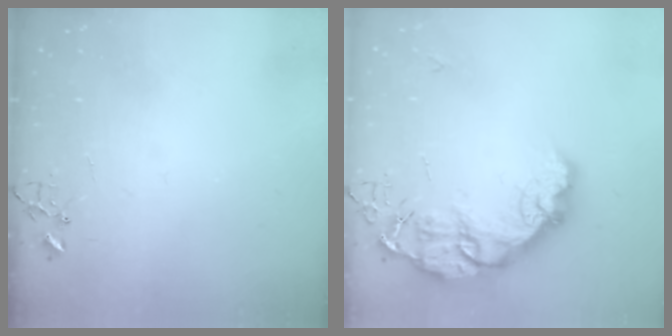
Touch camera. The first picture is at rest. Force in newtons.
{"total": 18.2, "press": 18.2, "slide": 1.3}